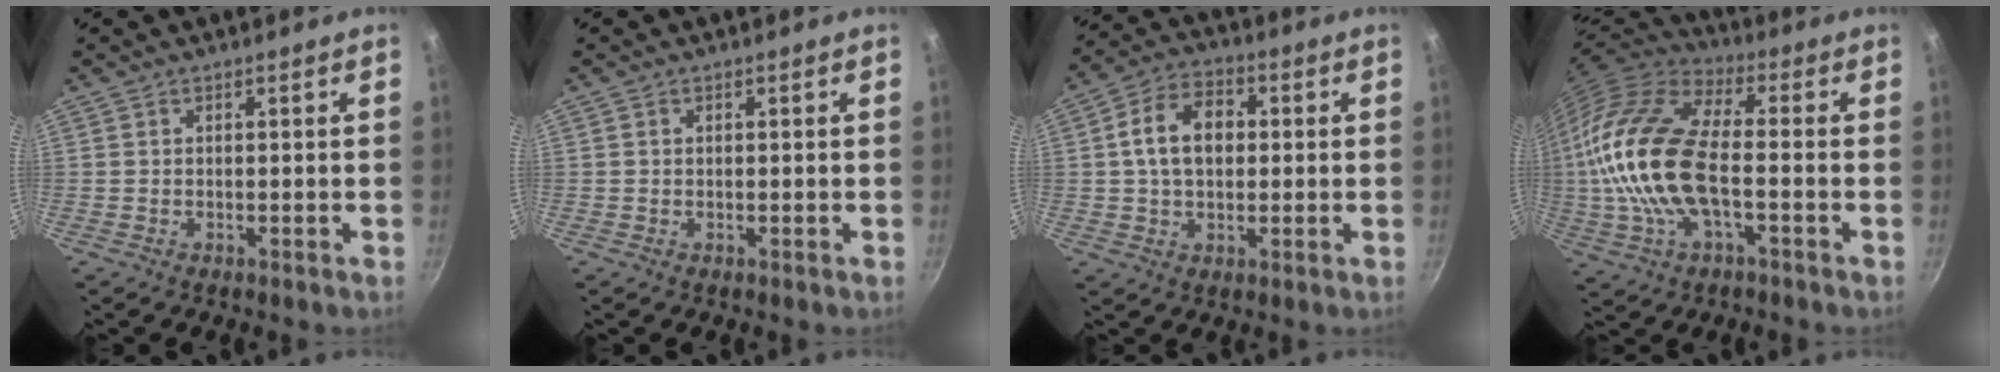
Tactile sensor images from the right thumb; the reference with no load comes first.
{"total": 0.0}
{"total": 10.7, "force": [1.2, 7.5, 7.6], "torque": [-0.108, 0.021, 0.010]}
{"total": 20.8, "force": [-1.9, 10.0, 18.2], "torque": [-0.358, 0.029, -0.050]}